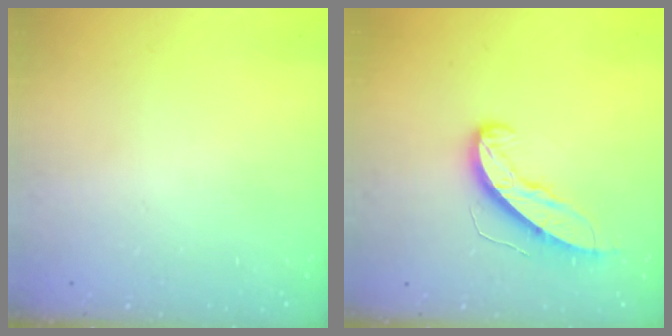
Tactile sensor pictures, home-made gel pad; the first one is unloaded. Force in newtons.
{"total": 9.1, "press": 9.1, "slide": 0.5}